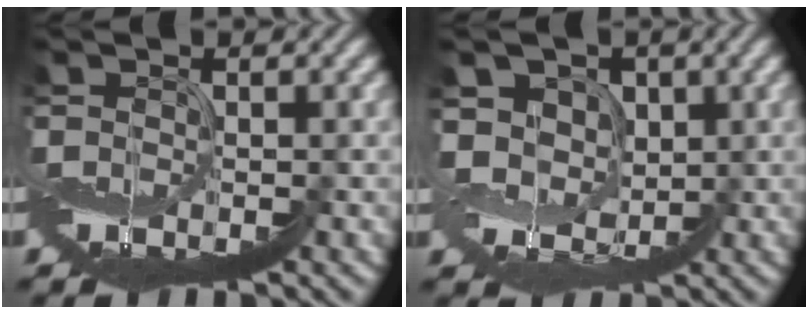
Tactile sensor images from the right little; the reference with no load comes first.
{"total": 4.4, "force": [2.8, 3.2, 1.1], "torque": [-0.025, 0.025, 0.014]}